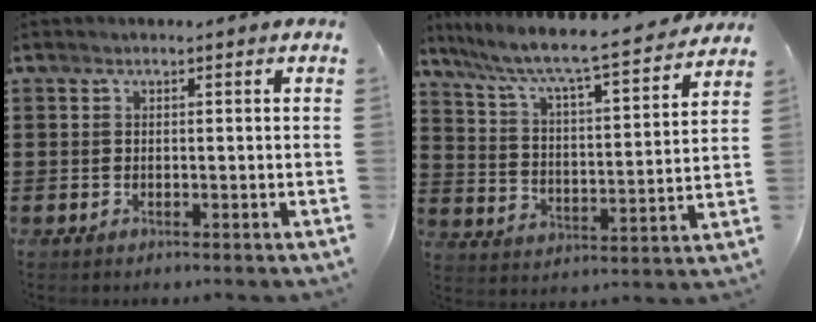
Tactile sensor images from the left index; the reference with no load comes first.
{"total": 6.3, "force": [5.5, 0.2, 3.0], "torque": [-0.084, -0.047, 0.082]}